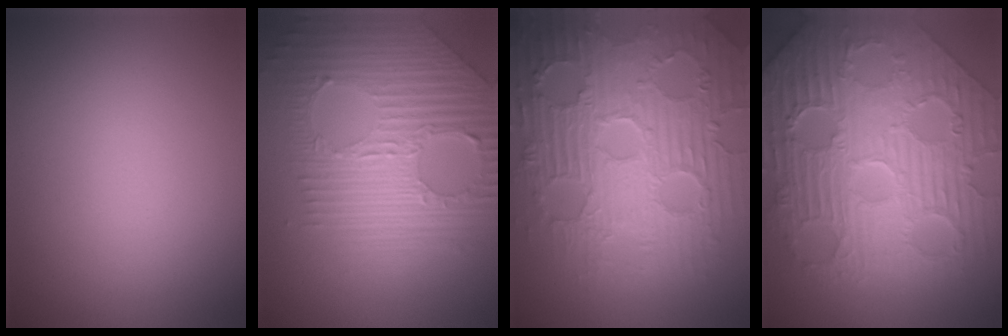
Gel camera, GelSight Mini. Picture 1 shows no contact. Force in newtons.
{"total": 7.8, "press": 5.2, "slide": 5.8}
{"total": 9.2, "press": 6.8, "slide": 6.2}
{"total": 12.5, "press": 8.2, "slide": 9.3}